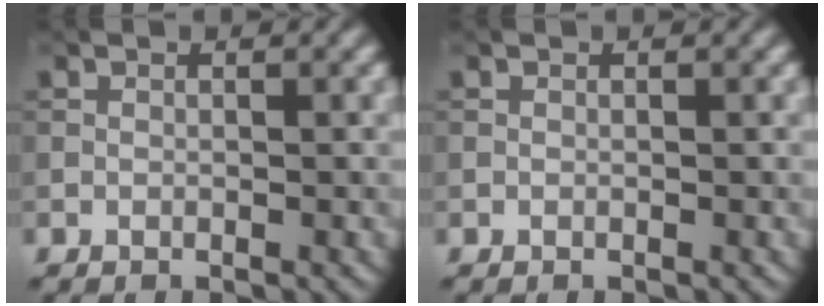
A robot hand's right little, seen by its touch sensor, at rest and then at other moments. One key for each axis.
{"total": 0.0}